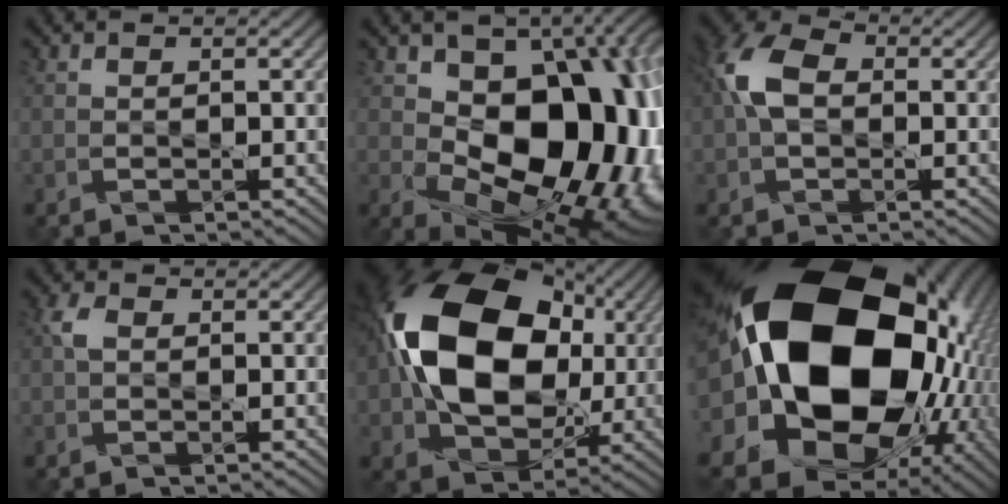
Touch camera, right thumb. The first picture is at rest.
{"total": 16.8, "force": [0.5, 10.9, 12.8], "torque": [-0.157, -0.025, 0.018]}
{"total": 6.0, "force": [0.5, 4.1, 4.3], "torque": [-0.104, 0.015, -0.003]}
{"total": 1.5, "force": [0.4, 1.1, 1.0], "torque": [-0.025, 0.006, 0.002]}
{"total": 19.0, "force": [1.8, 13.4, 13.4], "torque": [-0.282, -0.005, 0.042]}
{"total": 24.1, "force": [3.0, 17.2, 16.6], "torque": [-0.347, -0.078, 0.089]}